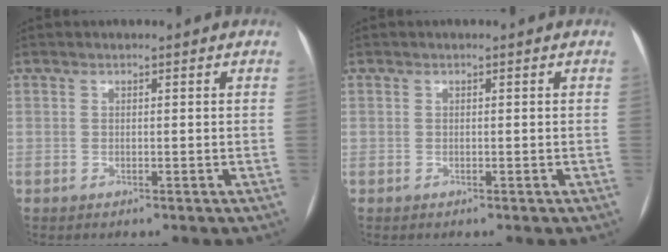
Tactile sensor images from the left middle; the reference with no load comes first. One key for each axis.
{"total": 0.0}